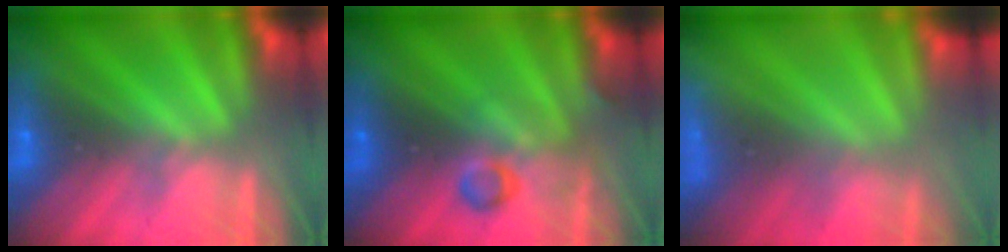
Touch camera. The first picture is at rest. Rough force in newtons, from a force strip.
{"total": 2.9}
{"total": 8.4}